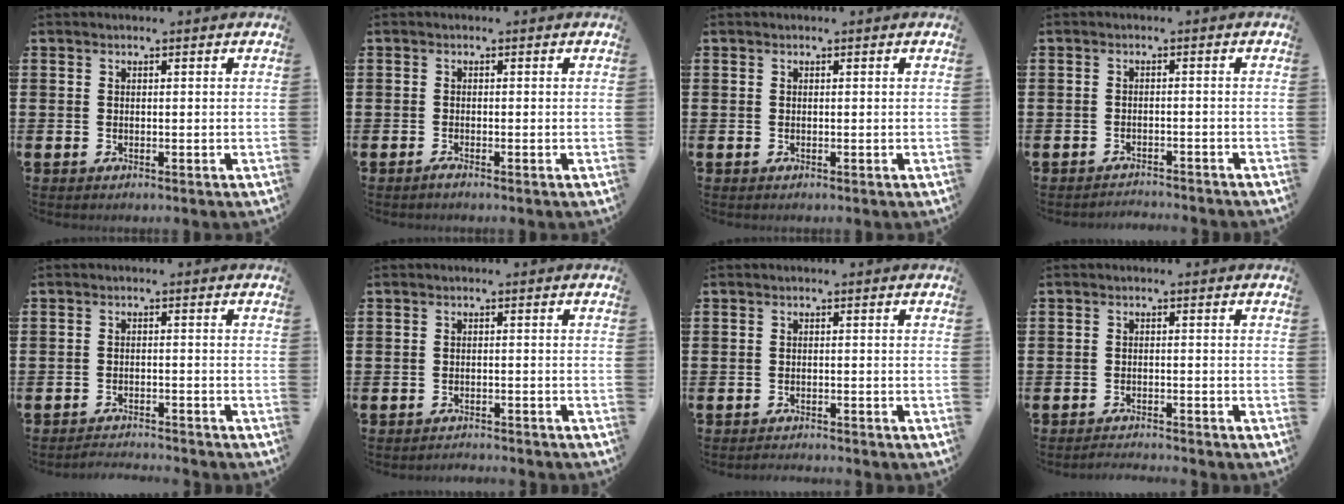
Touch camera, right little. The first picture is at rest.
{"total": 0.6, "force": [-0.4, 0.0, 0.4], "torque": [-0.006, -0.004, -0.007]}
{"total": 0.0}
{"total": 1.5, "force": [-1.5, -0.1, -0.2], "torque": [-0.001, 0.005, -0.032]}
{"total": 1.8, "force": [-1.8, -0.1, -0.1], "torque": [-0.003, 0.004, -0.039]}
{"total": 1.2, "force": [-1.2, -0.1, -0.2], "torque": [0.000, 0.003, -0.026]}
{"total": 1.0, "force": [-1.0, -0.1, -0.1], "torque": [-0.001, 0.001, -0.021]}
{"total": 1.4, "force": [-1.4, -0.1, 0.0], "torque": [-0.004, 0.002, -0.028]}